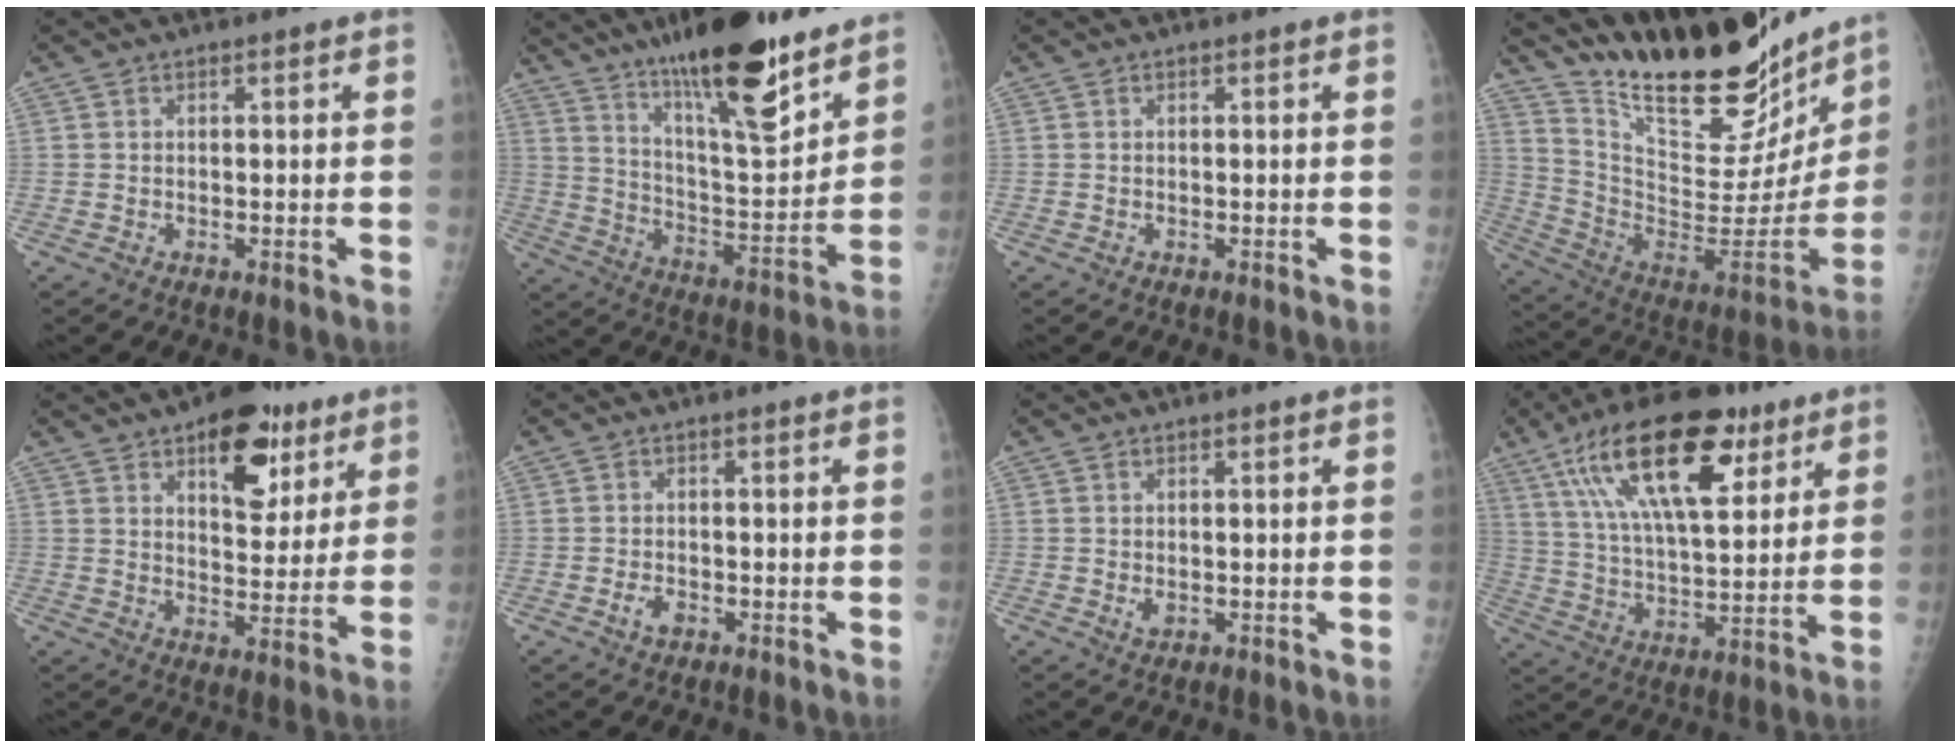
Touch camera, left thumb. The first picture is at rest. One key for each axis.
{"total": 22.4, "fx": 15.9, "fy": 5.5, "fz": 14.8, "tx": -0.209, "ty": -0.085, "tz": 0.263}
{"total": 0.0}
{"total": 30.5, "fx": 24.3, "fy": 10.0, "fz": 15.4, "tx": -0.218, "ty": -0.113, "tz": 0.371}
{"total": 14.5, "fx": 8.0, "fy": 7.5, "fz": 9.4, "tx": -0.082, "ty": -0.034, "tz": 0.115}
{"total": 2.1, "fx": -1.0, "fy": 1.3, "fz": 1.4, "tx": -0.023, "ty": 0.005, "tz": -0.016}
{"total": 1.5, "fx": 0.1, "fy": 1.0, "fz": 1.2, "tx": -0.015, "ty": -0.003, "tz": 0.006}
{"total": 22.5, "fx": 11.6, "fy": 9.4, "fz": 16.8, "tx": -0.268, "ty": -0.023, "tz": 0.198}